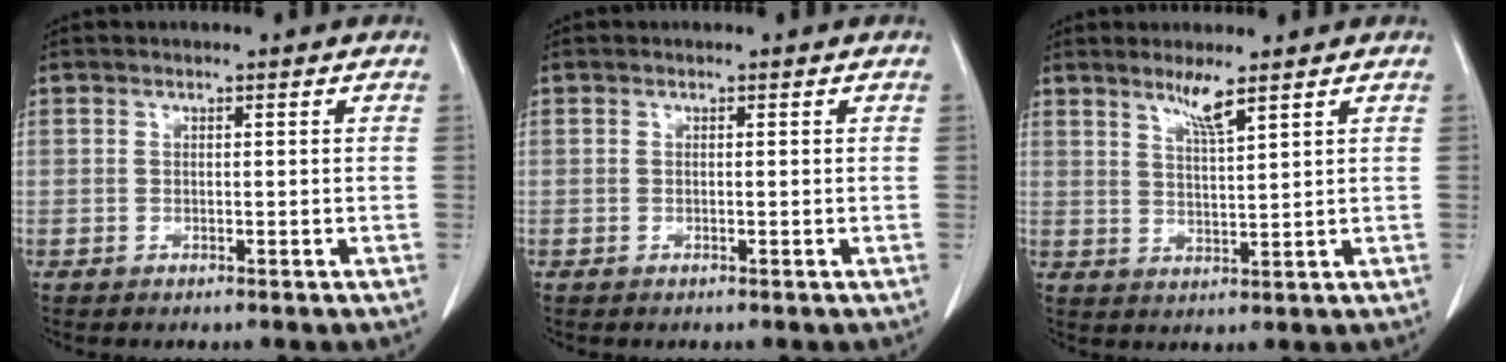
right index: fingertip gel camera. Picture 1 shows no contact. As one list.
[{"total": 0.0}, {"total": 3.8, "force": [2.8, -0.4, 2.5], "torque": [-0.049, -0.008, 0.055]}]